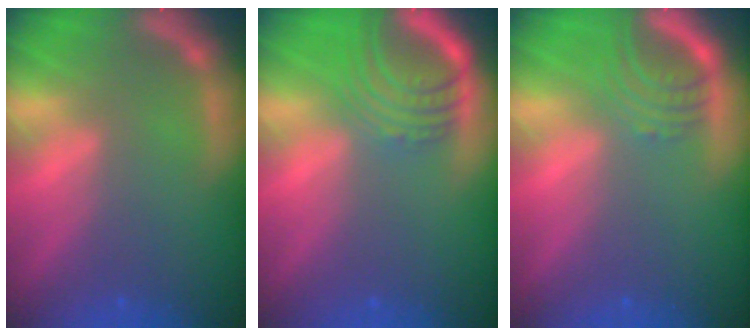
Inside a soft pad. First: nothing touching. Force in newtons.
{"total": 6.5}
{"total": 3.9}